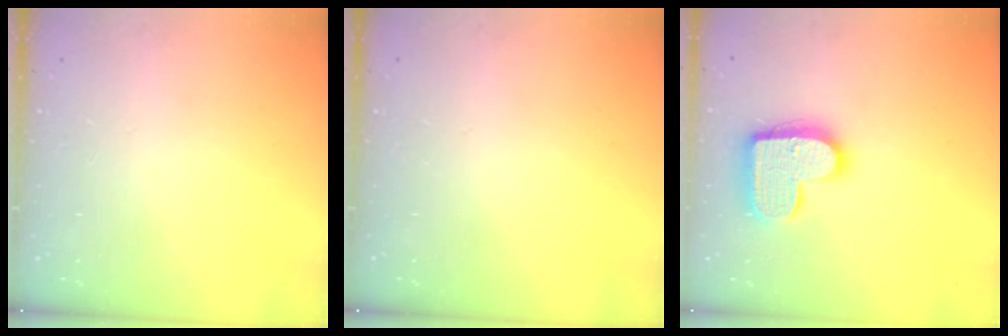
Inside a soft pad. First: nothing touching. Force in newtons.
{"total": 0.0}
{"total": 16.6, "press": 16.5, "slide": 0.9}